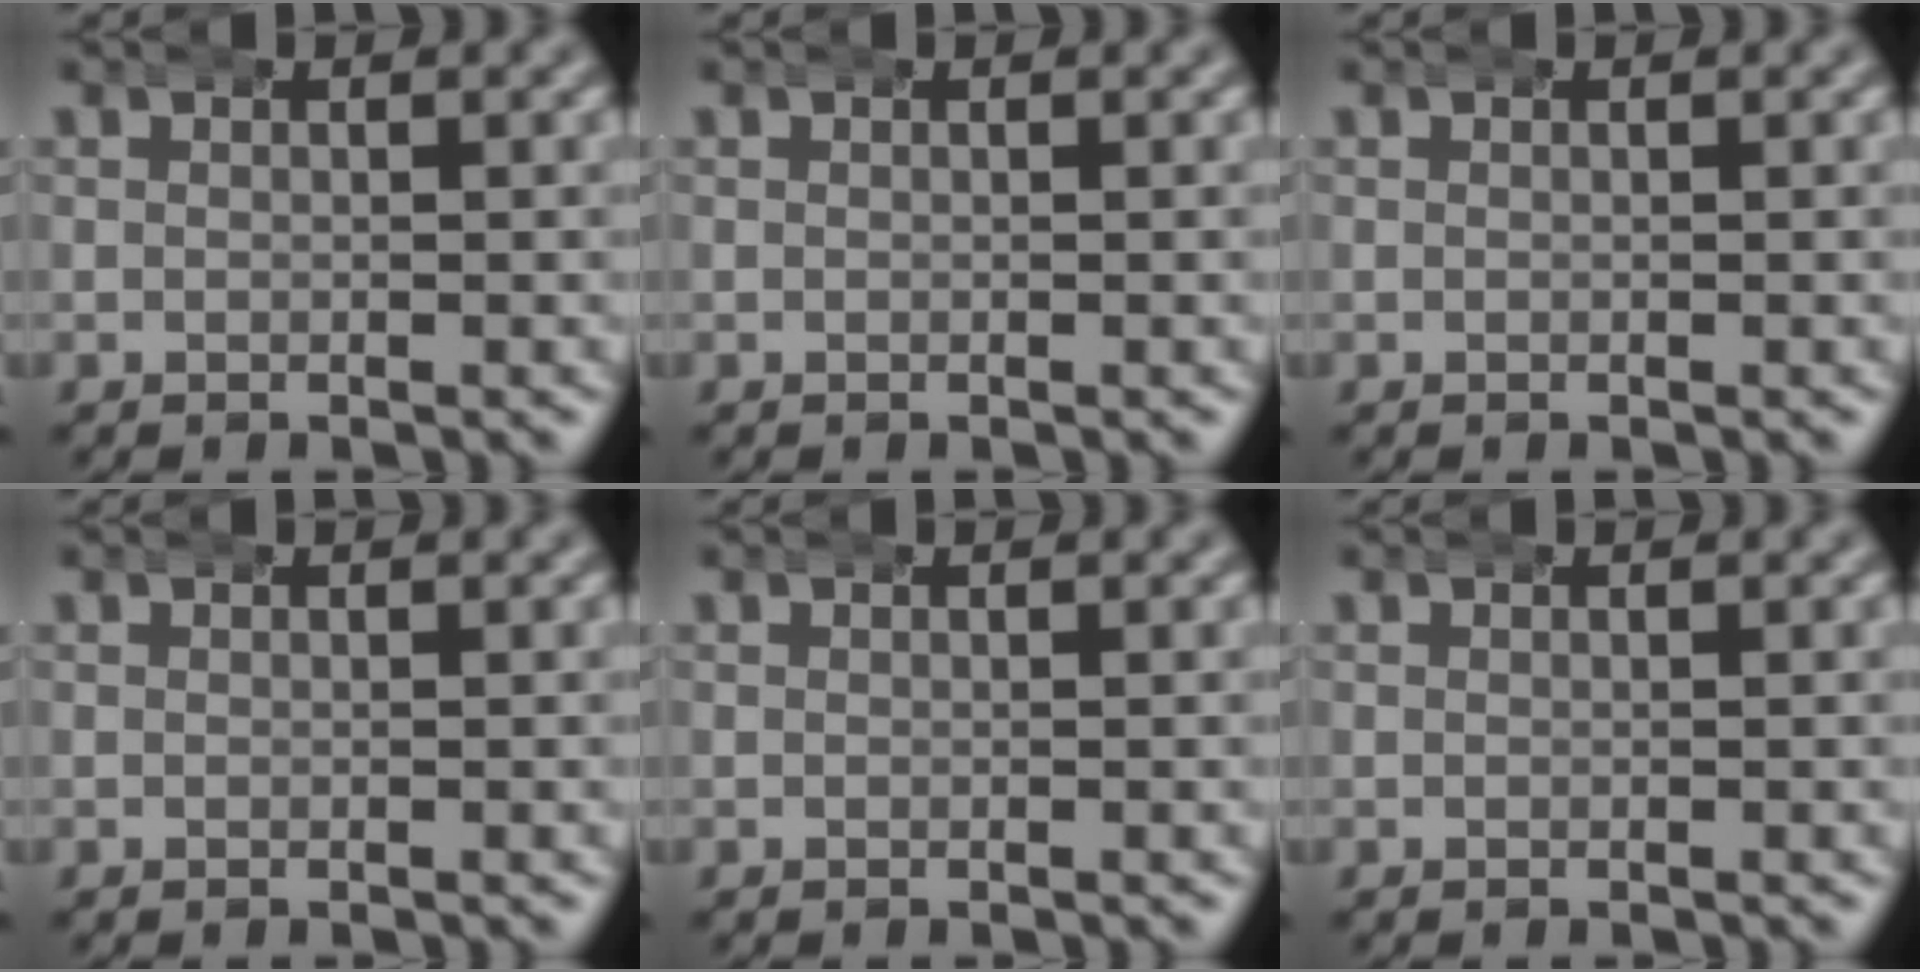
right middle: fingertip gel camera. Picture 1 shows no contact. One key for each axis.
{"total": 0.0}
{"total": 0.0}
{"total": 0.0}
{"total": 0.0}
{"total": 0.0}